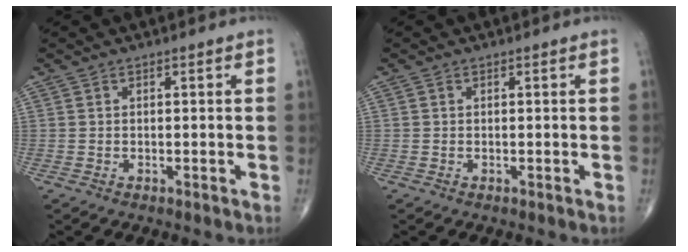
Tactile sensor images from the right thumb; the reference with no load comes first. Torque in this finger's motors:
{"motor_torque": [-0.29, -0.02, -0.18, 0.04, 0.08]}